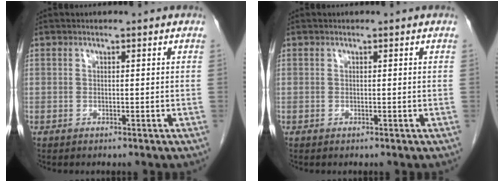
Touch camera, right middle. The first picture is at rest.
{"total": 0.0}